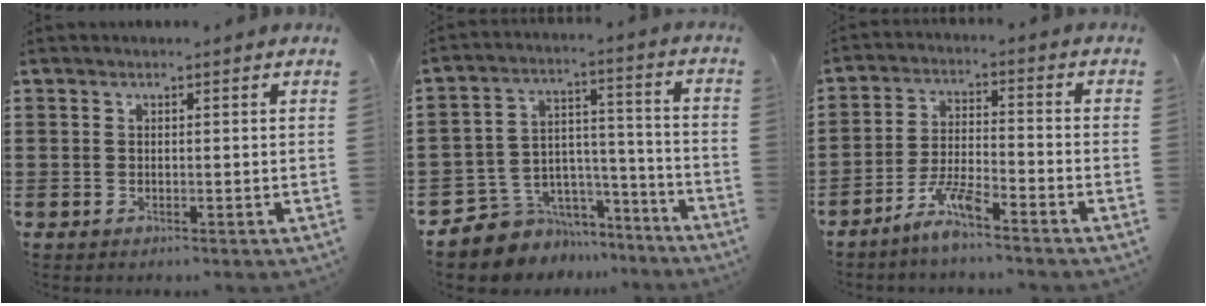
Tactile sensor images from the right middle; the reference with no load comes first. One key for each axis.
{"total": 6.7, "fx": -5.5, "fy": 3.9, "fz": -0.2, "tx": -0.015, "ty": 0.003, "tz": -0.106}
{"total": 5.9, "fx": -4.8, "fy": 0.4, "fz": 3.4, "tx": -0.076, "ty": -0.005, "tz": -0.095}